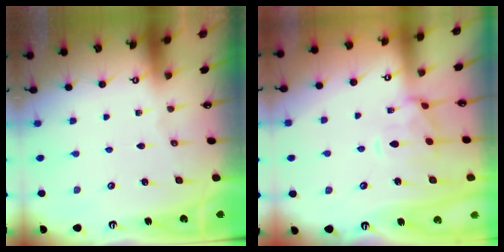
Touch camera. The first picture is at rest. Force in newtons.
{"total": 2.2, "press": 1.9, "slide": 1.1}